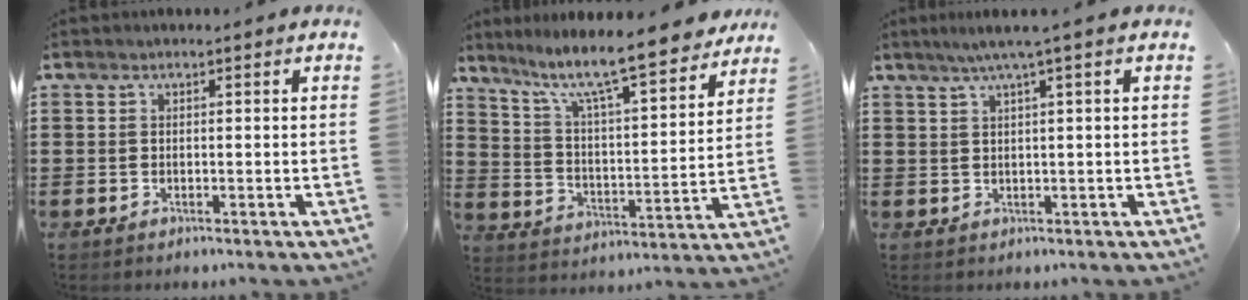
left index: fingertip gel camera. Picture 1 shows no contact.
{"total": 9.5, "force": [8.2, 0.5, 4.7], "torque": [-0.116, -0.060, 0.134]}
{"total": 2.7, "force": [1.2, -0.5, 2.3], "torque": [-0.044, -0.003, 0.020]}